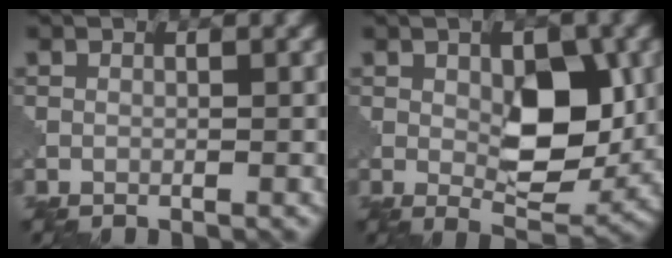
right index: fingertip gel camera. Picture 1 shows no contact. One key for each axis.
{"total": 6.8, "fx": 1.0, "fy": 3.4, "fz": 5.8, "tx": -0.083, "ty": -0.009, "tz": 0.025}